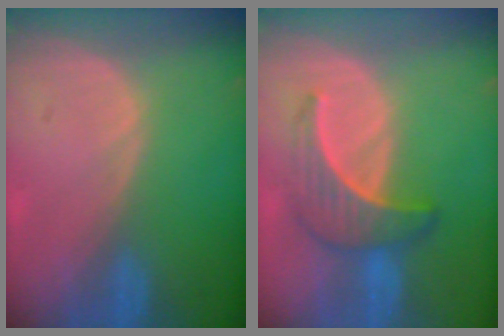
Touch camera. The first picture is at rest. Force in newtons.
{"total": 6.2, "press": 6.0, "slide": 1.8}